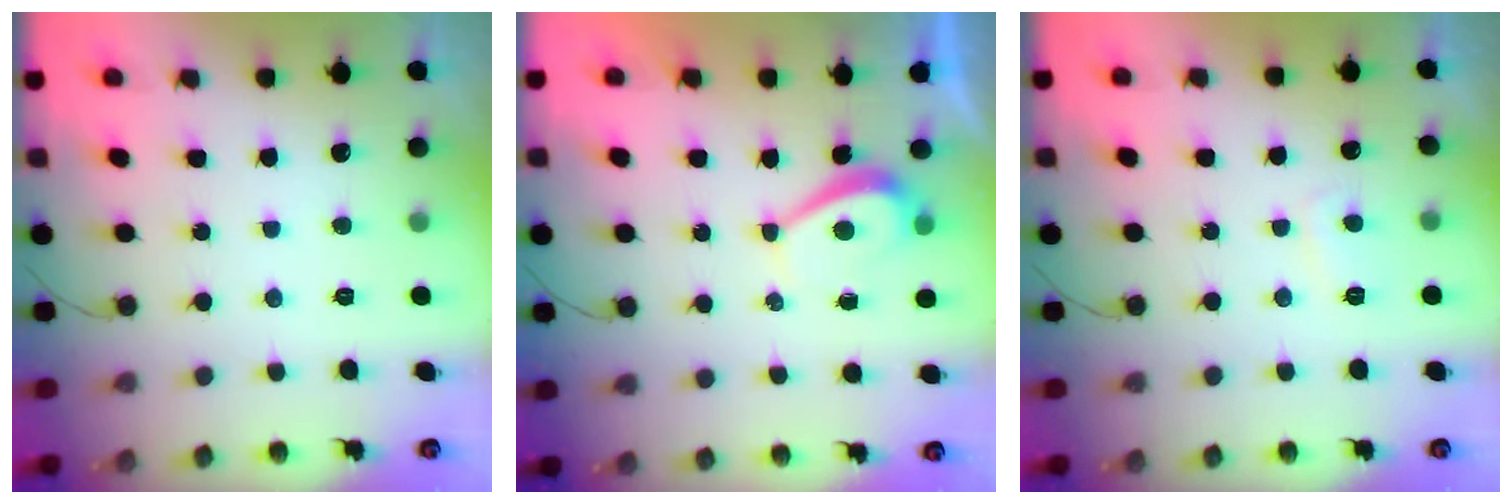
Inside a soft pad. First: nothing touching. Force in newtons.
{"total": 2.7, "press": 2.7, "slide": 0.6}
{"total": 2.8, "press": 2.7, "slide": 0.6}